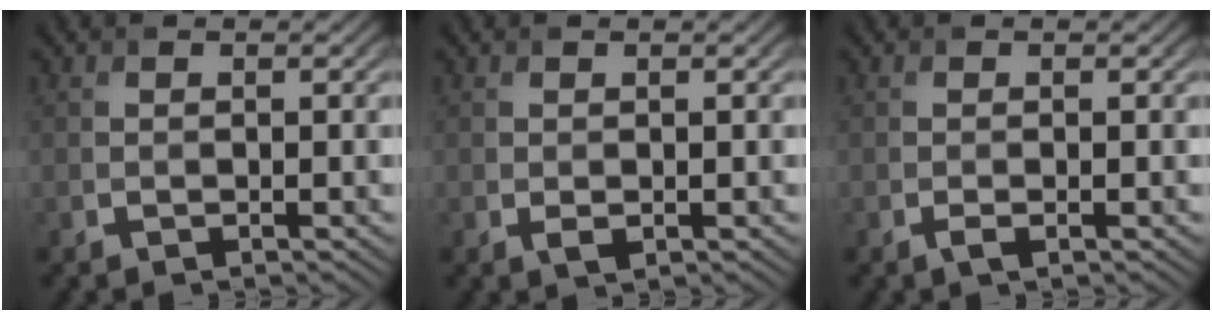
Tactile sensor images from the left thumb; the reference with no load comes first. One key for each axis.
{"total": 1.0, "fx": -0.1, "fy": 0.5, "fz": 0.8, "tx": -0.016, "ty": -0.004, "tz": -0.001}
{"total": 0.7, "fx": -0.3, "fy": 0.2, "fz": 0.6, "tx": -0.016, "ty": -0.003, "tz": -0.006}